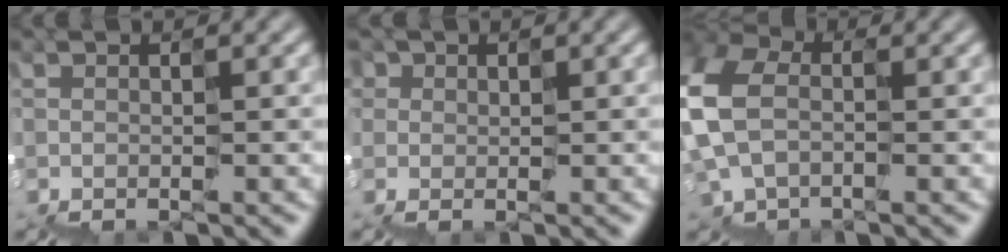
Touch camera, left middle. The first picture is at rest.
{"total": 4.2, "force": [0.0, 3.9, 1.4], "torque": [-0.008, 0.000, 0.001]}
{"total": 5.2, "force": [0.6, 4.4, 2.7], "torque": [-0.094, 0.022, 0.008]}